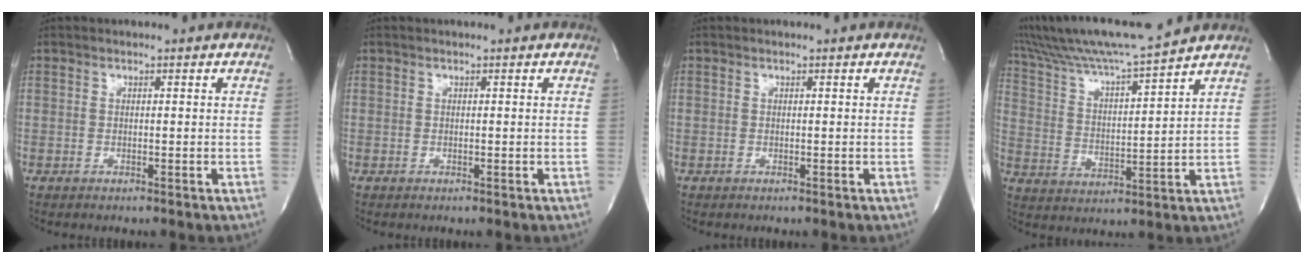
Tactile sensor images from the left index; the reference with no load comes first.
{"total": 0.0}
{"total": 0.0}
{"total": 14.7, "force": [13.2, -0.9, 6.5], "torque": [-0.132, 0.005, 0.226]}